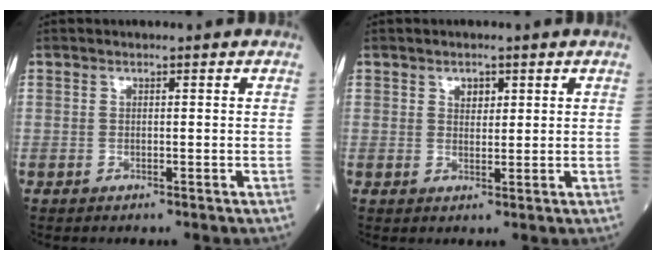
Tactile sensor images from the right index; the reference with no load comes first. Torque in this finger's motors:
{"motor_torque": [-0.15, 0.06, -0.01, 0.01]}